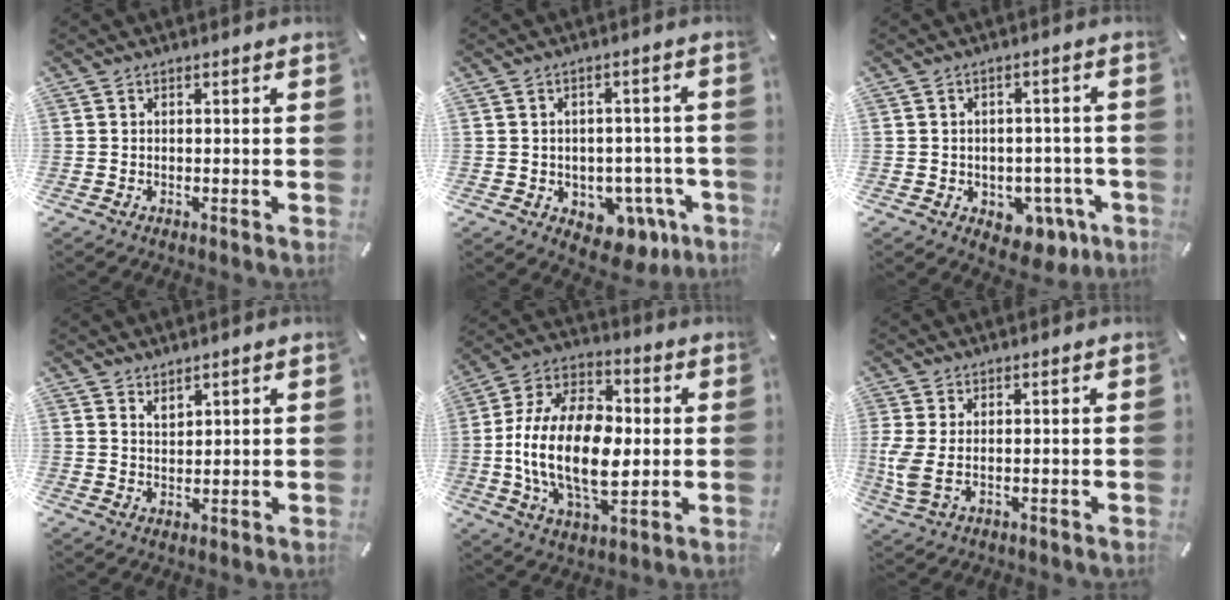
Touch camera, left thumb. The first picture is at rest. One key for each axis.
{"total": 7.1, "fx": -2.0, "fy": 5.9, "fz": 3.5, "tx": -0.034, "ty": 0.010, "tz": -0.028}
{"total": 5.7, "fx": -1.6, "fy": 4.7, "fz": 2.8, "tx": -0.030, "ty": 0.007, "tz": -0.026}
{"total": 2.7, "fx": 2.5, "fy": 1.0, "fz": 0.0, "tx": -0.001, "ty": -0.013, "tz": 0.050}
{"total": 20.4, "fx": -1.6, "fy": 12.6, "fz": 16.0, "tx": -0.340, "ty": 0.003, "tz": -0.030}
{"total": 5.0, "fx": 0.5, "fy": 1.8, "fz": 4.6, "tx": -0.109, "ty": -0.013, "tz": 0.009}